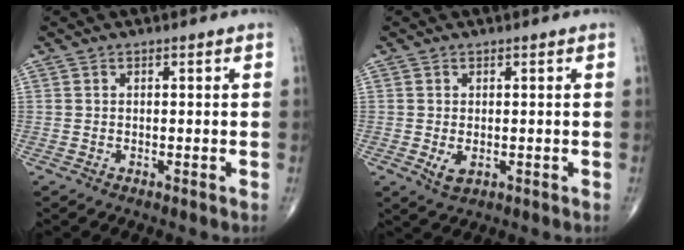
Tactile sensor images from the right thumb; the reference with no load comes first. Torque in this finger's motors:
{"motor_torque": [-0.25, 0.22, 0.29, -0.01, 0.11]}